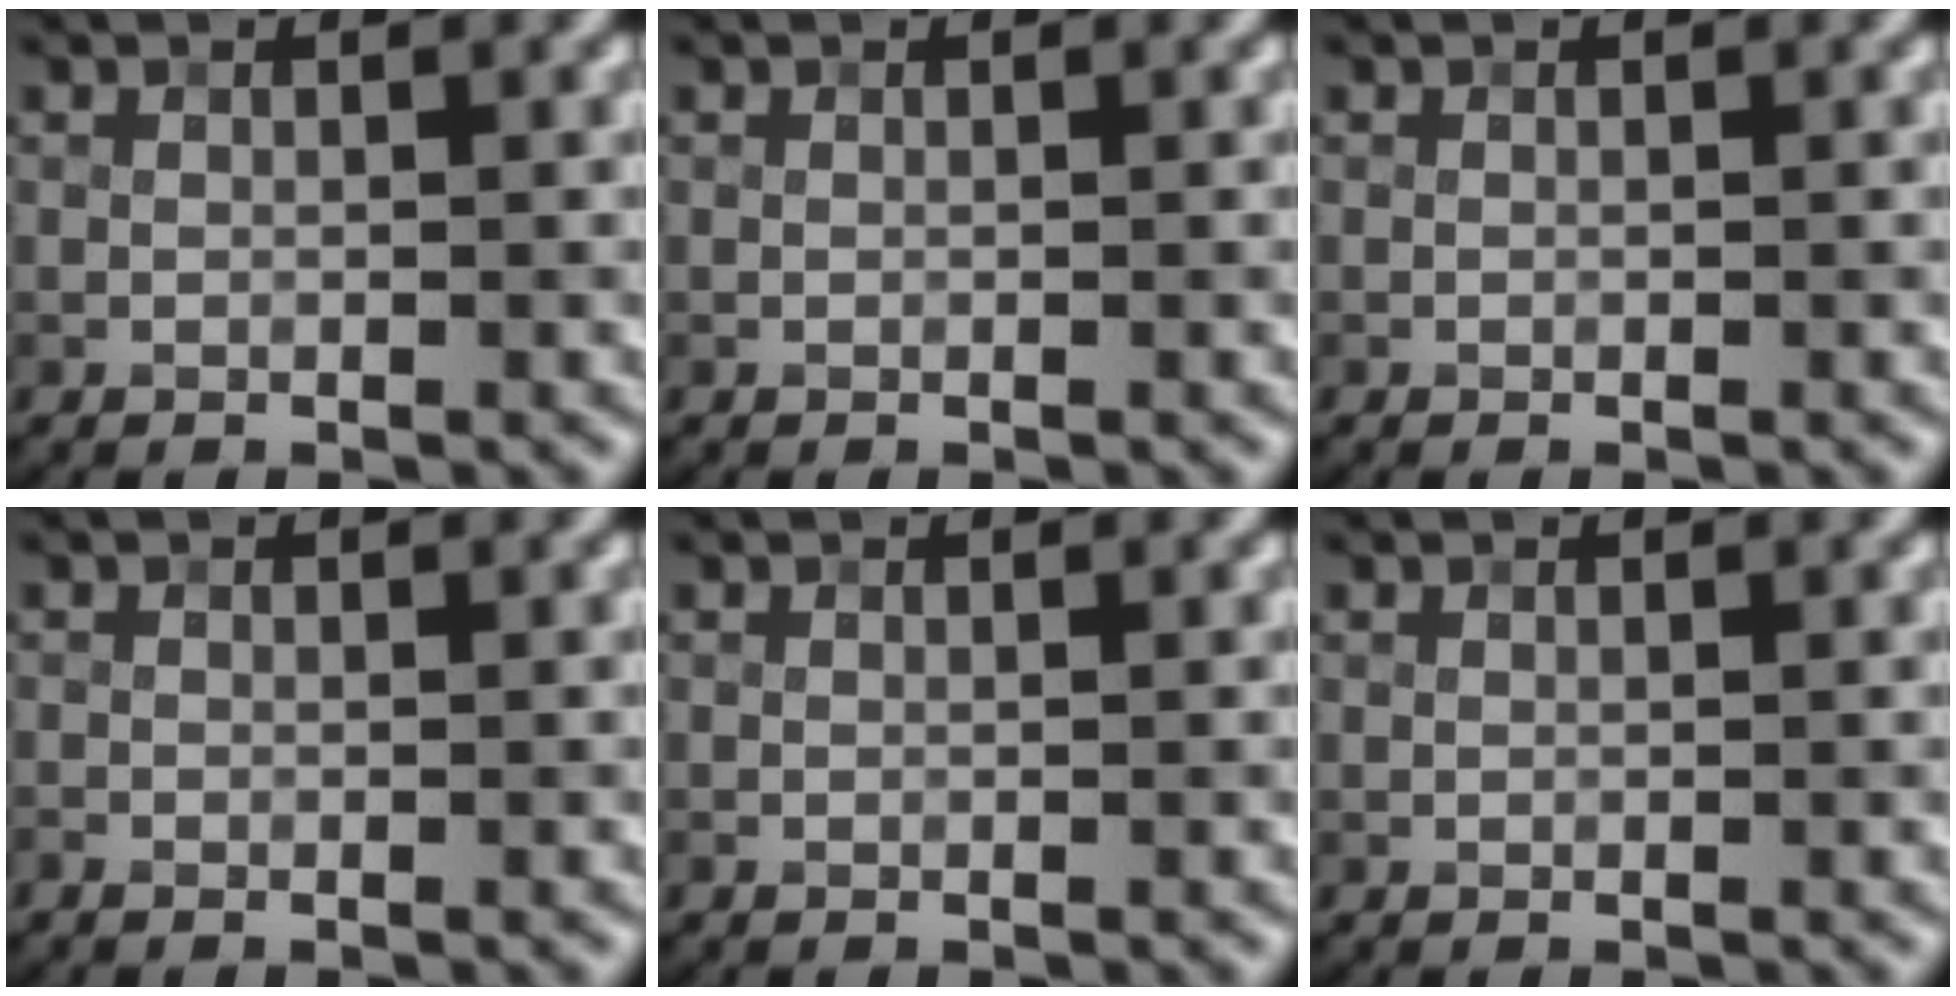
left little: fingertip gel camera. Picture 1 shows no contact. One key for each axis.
{"total": 0.0}
{"total": 0.0}
{"total": 0.5, "fx": -0.5, "fy": 0.1, "fz": 0.2, "tx": -0.001, "ty": -0.002, "tz": -0.009}
{"total": 0.0}
{"total": 0.0}